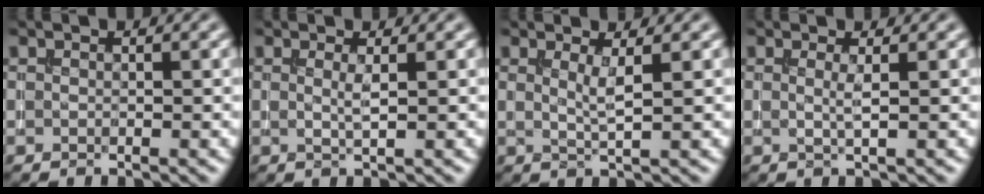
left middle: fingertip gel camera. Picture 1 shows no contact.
{"total": 1.2, "force": [0.3, 0.2, 1.2], "torque": [-0.022, -0.003, 0.003]}
{"total": 1.9, "force": [0.7, 0.4, 1.8], "torque": [-0.028, -0.006, 0.009]}
{"total": 1.2, "force": [0.2, 0.2, 1.2], "torque": [-0.021, -0.004, 0.000]}